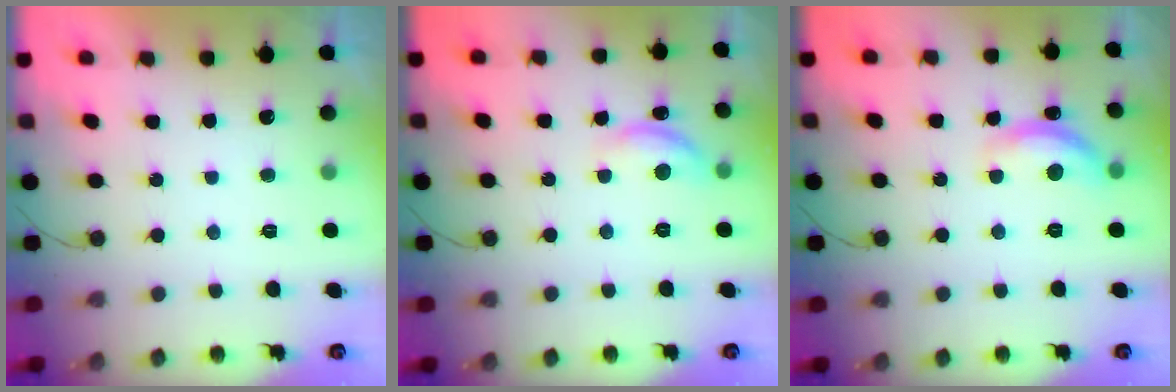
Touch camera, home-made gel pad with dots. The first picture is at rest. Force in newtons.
{"total": 10.3, "press": 10.3, "slide": 0.6}
{"total": 13.0, "press": 12.9, "slide": 0.7}